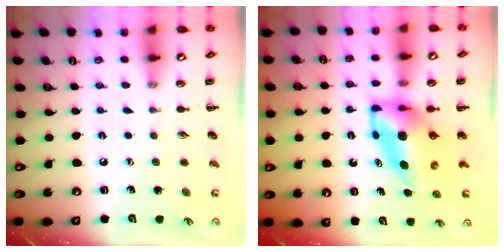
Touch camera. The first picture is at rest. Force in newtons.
{"total": 7.1, "press": 6.9, "slide": 1.8}